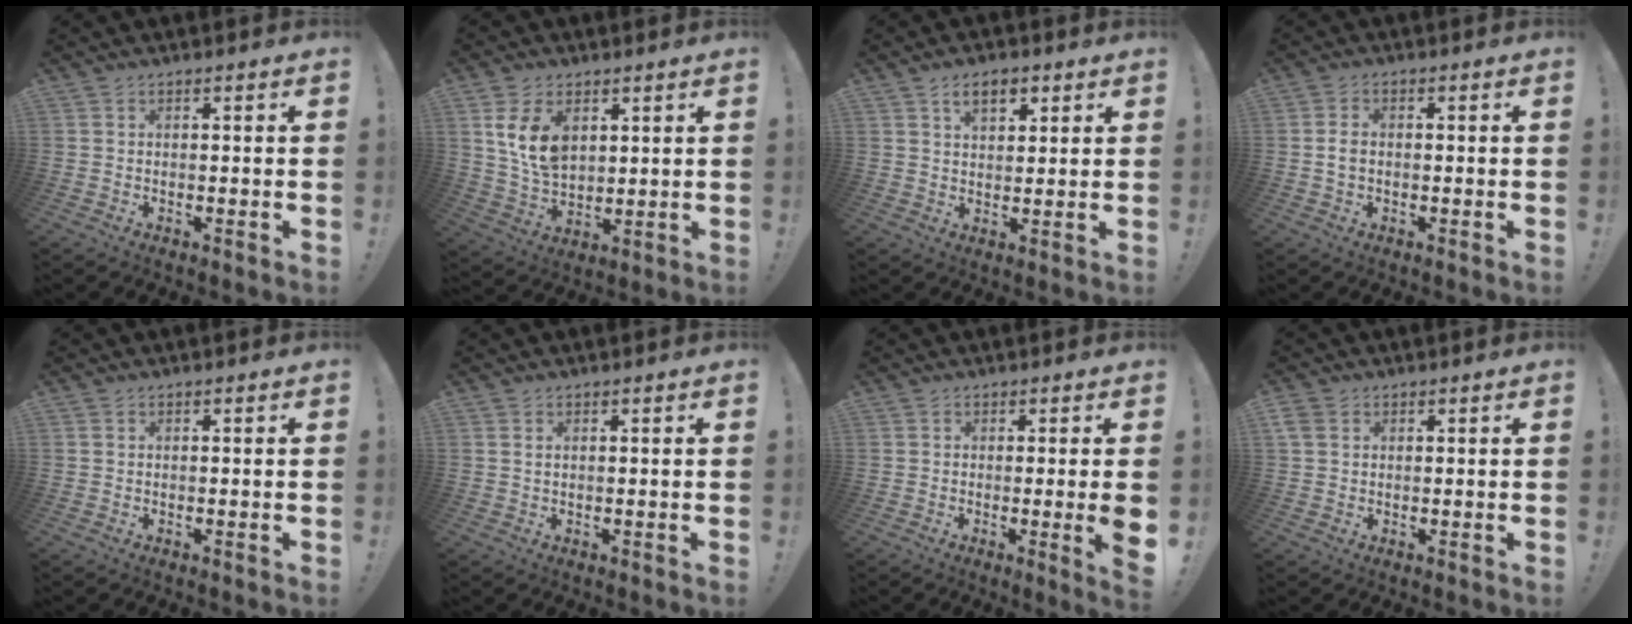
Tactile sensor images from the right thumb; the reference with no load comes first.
{"total": 11.2, "force": [4.5, 7.5, 7.0], "torque": [-0.134, -0.012, 0.089]}
{"total": 5.7, "force": [3.0, 3.2, 3.6], "torque": [-0.048, -0.005, 0.051]}
{"total": 2.3, "force": [-0.1, 1.6, 1.6], "torque": [-0.021, 0.006, -0.004]}
{"total": 0.0}
{"total": 0.7, "force": [0.4, 0.4, 0.4], "torque": [-0.009, 0.001, 0.008]}
{"total": 5.0, "force": [-0.4, -0.2, 5.0], "torque": [-0.071, -0.011, -0.002]}
{"total": 3.9, "force": [1.5, 3.2, 1.7], "torque": [-0.028, 0.001, 0.031]}